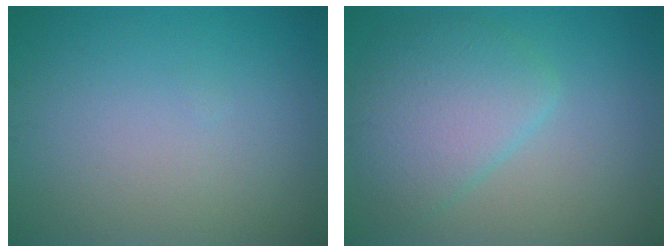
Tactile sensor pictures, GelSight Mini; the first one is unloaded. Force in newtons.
{"total": 5.0, "press": 5.0, "slide": 0.2}